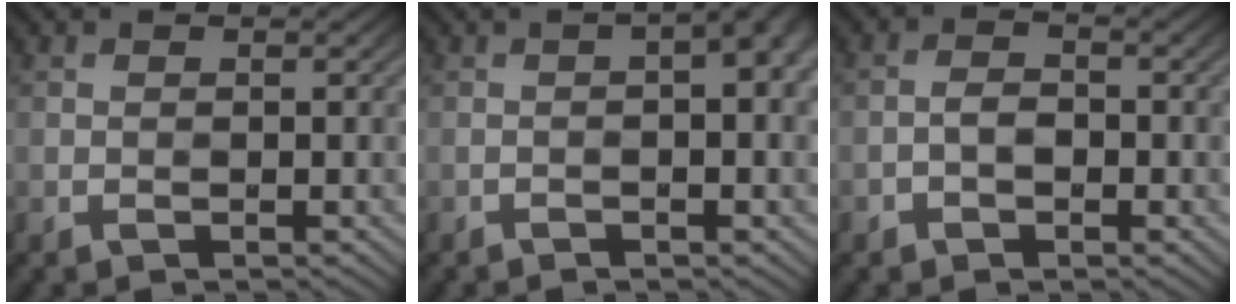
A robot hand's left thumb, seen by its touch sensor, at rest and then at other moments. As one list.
[{"total": 4.6, "force": [-0.3, 0.8, 4.5], "torque": [-0.055, 0.012, -0.005]}, {"total": 1.2, "force": [-0.7, 0.6, 0.8], "torque": [-0.020, 0.002, -0.016]}]